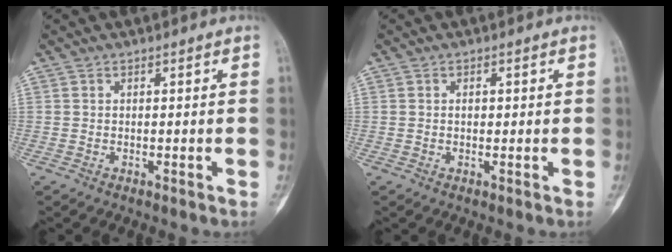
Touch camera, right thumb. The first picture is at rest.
{"total": 1.5, "force": [0.3, 0.8, 1.3], "torque": [-0.022, 0.000, 0.004]}